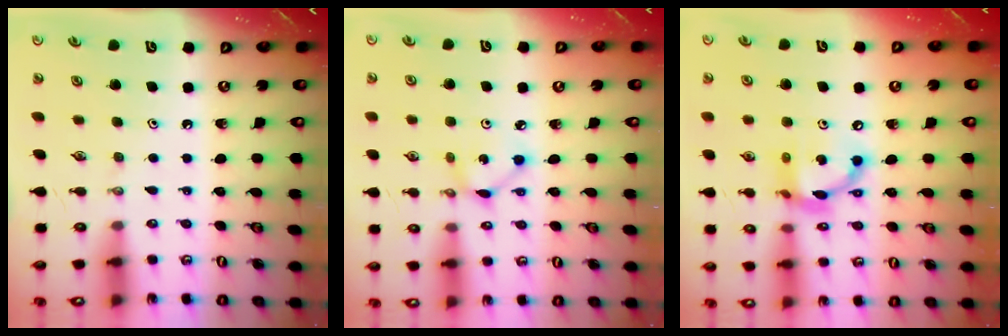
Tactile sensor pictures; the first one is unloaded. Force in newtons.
{"total": 3.7, "press": 3.7, "slide": 0.2}
{"total": 12.6, "press": 12.6, "slide": 0.8}